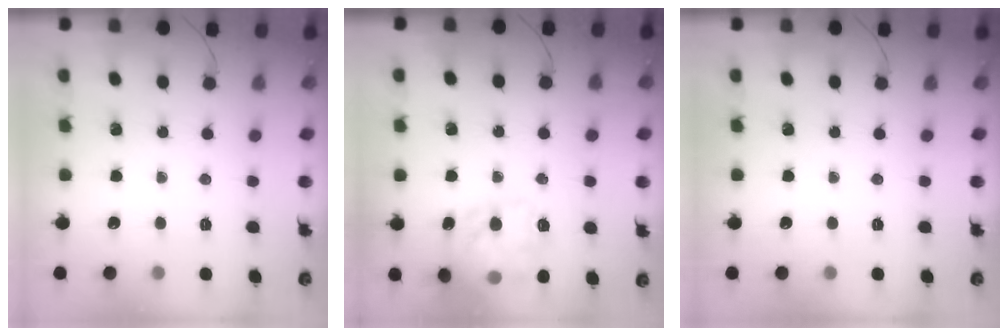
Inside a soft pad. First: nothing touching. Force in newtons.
{"total": 18.1, "press": 18.1, "slide": 1.6}
{"total": 0.0}